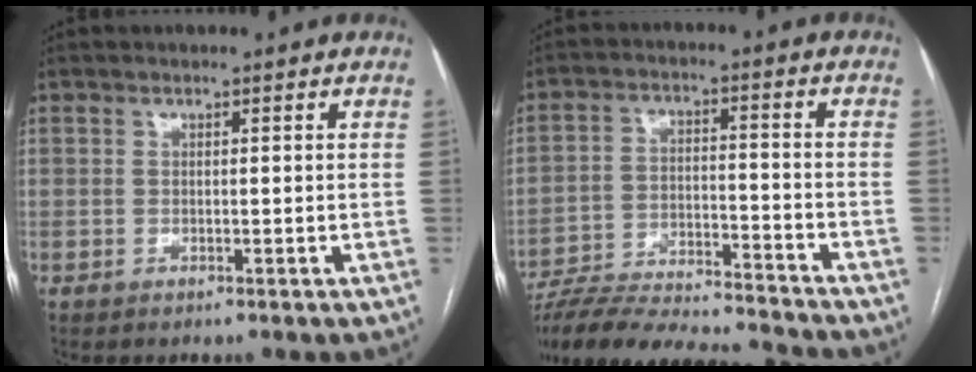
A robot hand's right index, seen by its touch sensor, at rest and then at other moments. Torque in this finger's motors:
{"motor_torque": [-0.20, -0.87, 0.08, 0.08]}